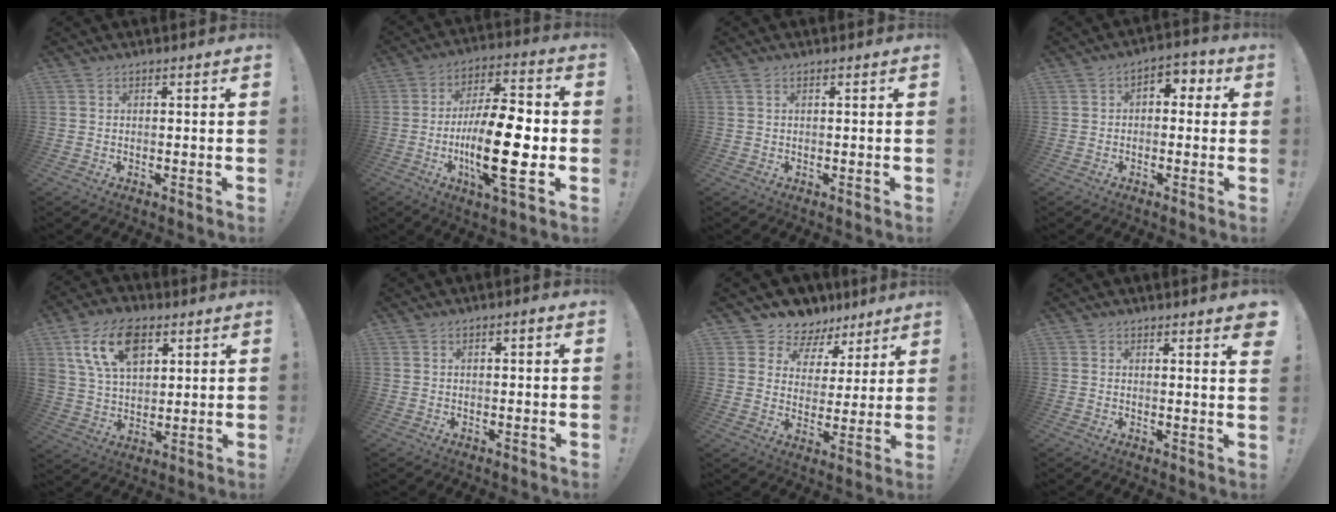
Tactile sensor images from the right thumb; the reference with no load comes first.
{"total": 21.0, "force": [-4.3, 6.4, 19.5], "torque": [-0.356, 0.002, -0.072]}
{"total": 0.5, "force": [0.3, 0.1, 0.4], "torque": [-0.014, 0.002, 0.006]}
{"total": 4.1, "force": [-0.6, 3.2, 2.6], "torque": [-0.025, 0.009, -0.012]}
{"total": 16.1, "force": [7.5, 10.0, 10.2], "torque": [-0.178, -0.020, 0.139]}
{"total": 1.2, "force": [0.0, 0.5, 1.1], "torque": [-0.018, 0.002, -0.001]}
{"total": 7.8, "force": [5.8, 5.1, 0.8], "torque": [-0.021, -0.050, 0.112]}
{"total": 2.1, "force": [1.8, -0.1, 1.0], "torque": [-0.001, -0.018, 0.028]}